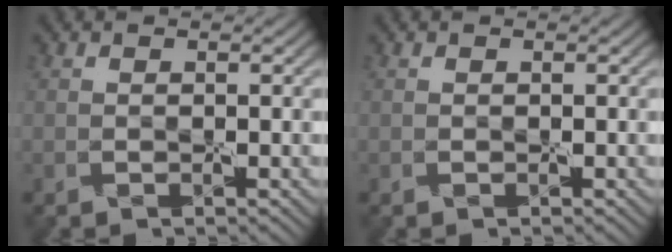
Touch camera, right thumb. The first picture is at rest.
{"total": 0.0}